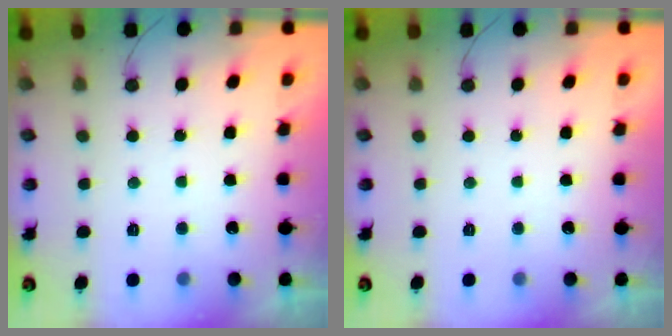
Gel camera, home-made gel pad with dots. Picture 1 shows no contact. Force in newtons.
{"total": 0.0}